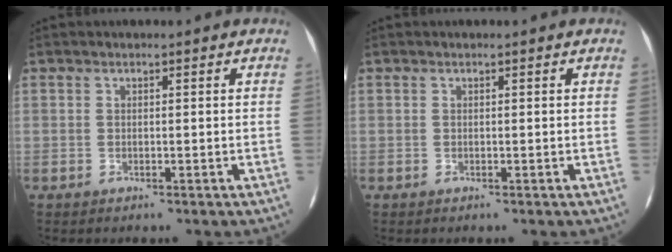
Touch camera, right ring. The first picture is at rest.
{"total": 0.0}